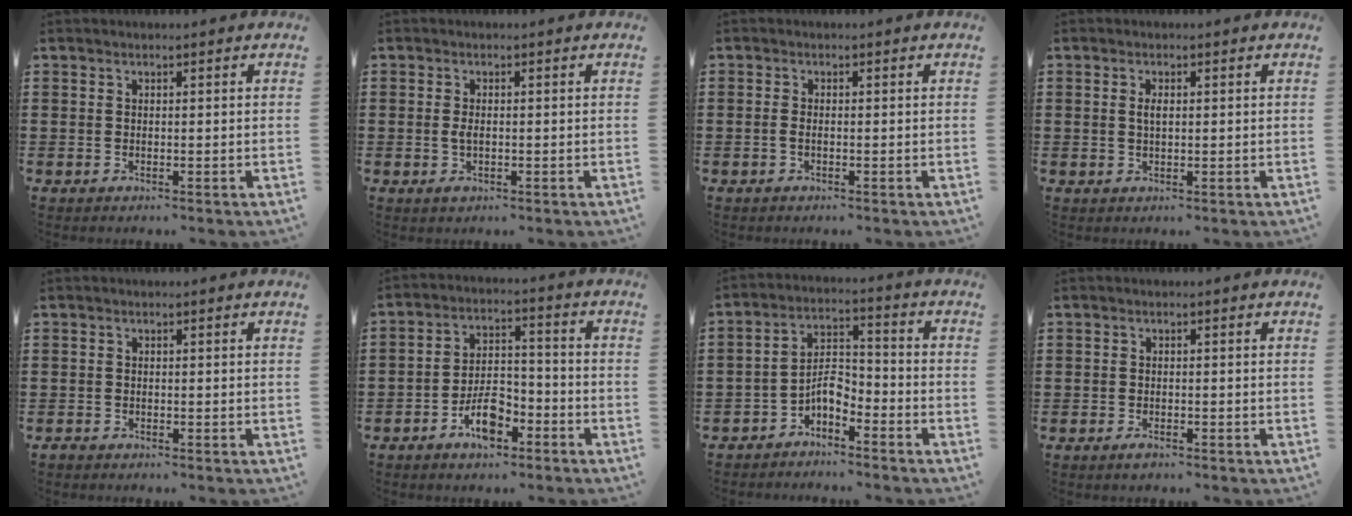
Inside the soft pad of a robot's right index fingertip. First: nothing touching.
{"total": 1.8, "force": [-0.2, 0.9, 1.6], "torque": [-0.030, 0.001, -0.003]}
{"total": 0.9, "force": [-0.3, 0.2, 0.8], "torque": [-0.016, -0.001, -0.005]}
{"total": 1.7, "force": [0.4, 0.7, 1.5], "torque": [-0.030, 0.005, 0.005]}
{"total": 0.6, "force": [-0.5, 0.2, 0.1], "torque": [-0.003, 0.000, -0.012]}
{"total": 7.1, "force": [-4.1, 3.2, 4.8], "torque": [-0.094, 0.010, -0.077]}
{"total": 4.8, "force": [-3.2, 2.1, 2.9], "torque": [-0.058, 0.012, -0.064]}
{"total": 1.0, "force": [-0.7, 0.3, 0.5], "torque": [-0.011, -0.003, -0.013]}